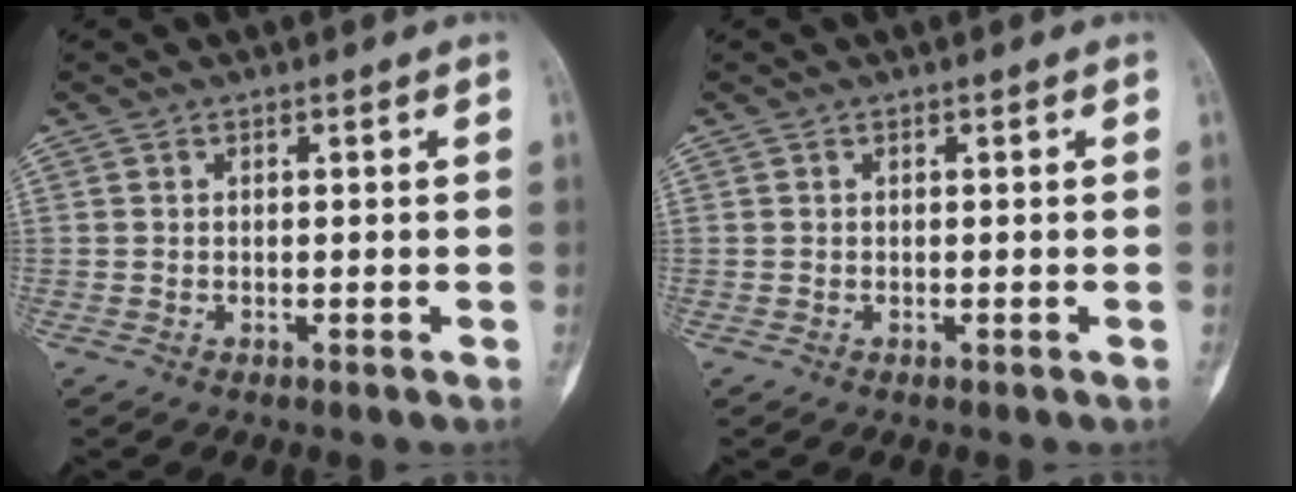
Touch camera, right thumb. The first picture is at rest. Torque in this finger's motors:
{"motor_torque": [0.01, 0.00, 0.00, 0.00, 0.00]}